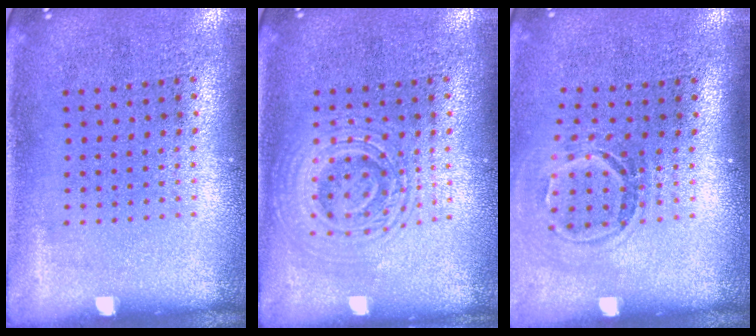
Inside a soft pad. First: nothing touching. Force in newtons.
{"total": 2.8, "press": 2.8, "slide": 0.5}
{"total": 1.6, "press": 1.1, "slide": 1.1}